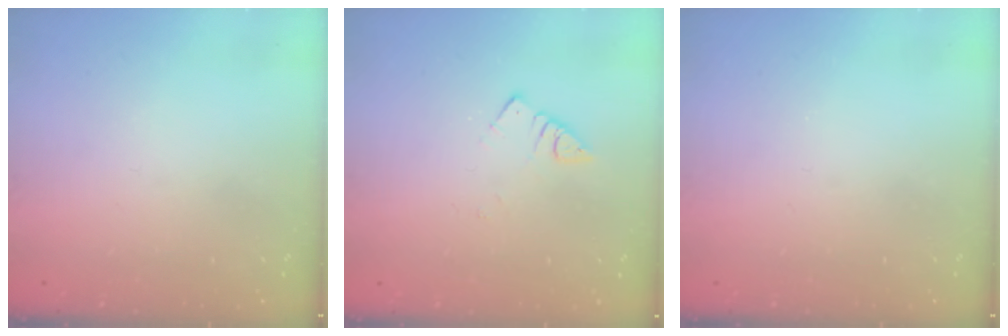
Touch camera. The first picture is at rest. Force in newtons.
{"total": 2.4, "press": 2.4, "slide": 0.4}
{"total": 0.0}